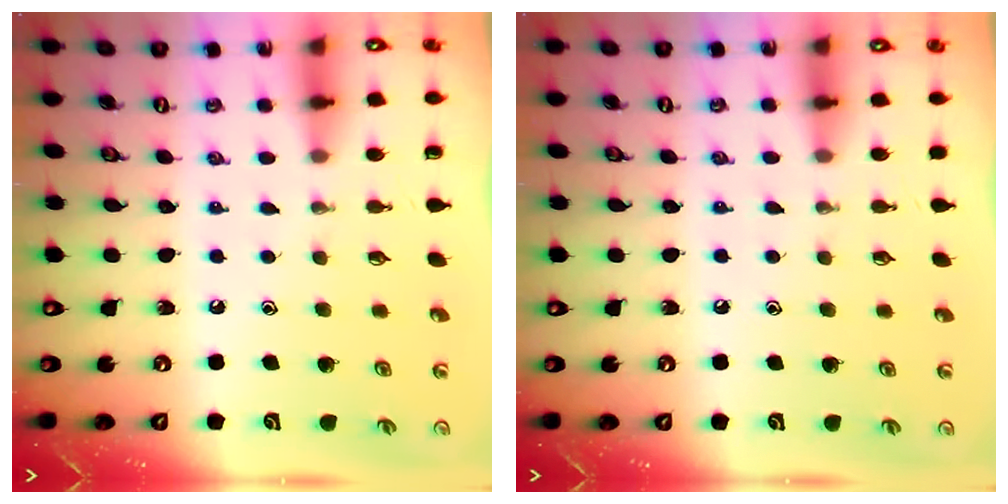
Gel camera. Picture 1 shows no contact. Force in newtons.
{"total": 3.0, "press": 2.9, "slide": 0.5}